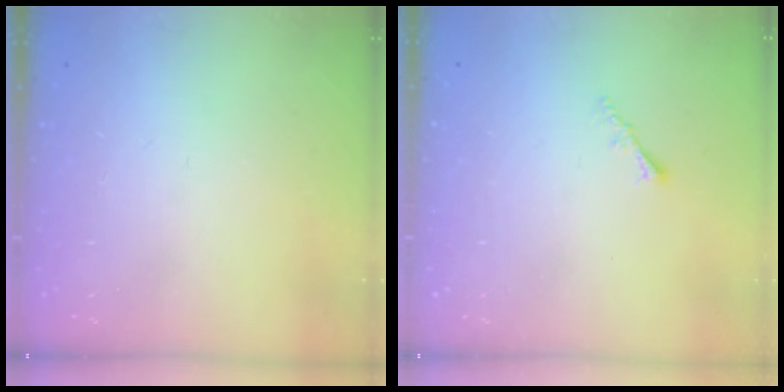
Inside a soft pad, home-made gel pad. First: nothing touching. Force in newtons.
{"total": 1.0, "press": 1.0, "slide": 0.4}